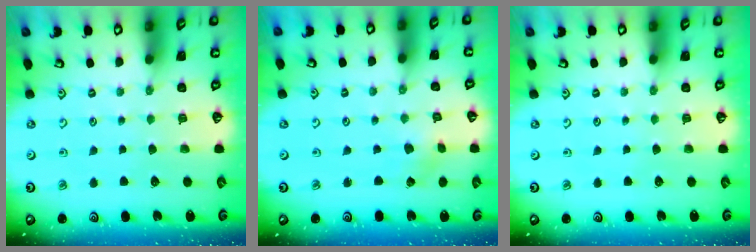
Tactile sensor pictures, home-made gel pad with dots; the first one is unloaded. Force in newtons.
{"total": 1.3, "press": 1.3, "slide": 0.2}
{"total": 0.0}